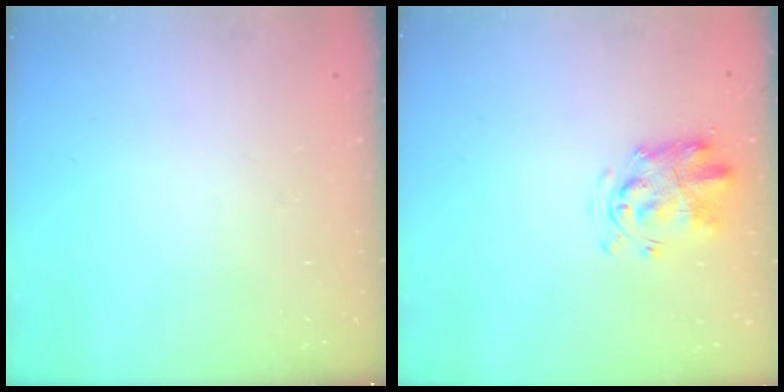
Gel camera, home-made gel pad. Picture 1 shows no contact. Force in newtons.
{"total": 3.1, "press": 3.0, "slide": 0.6}